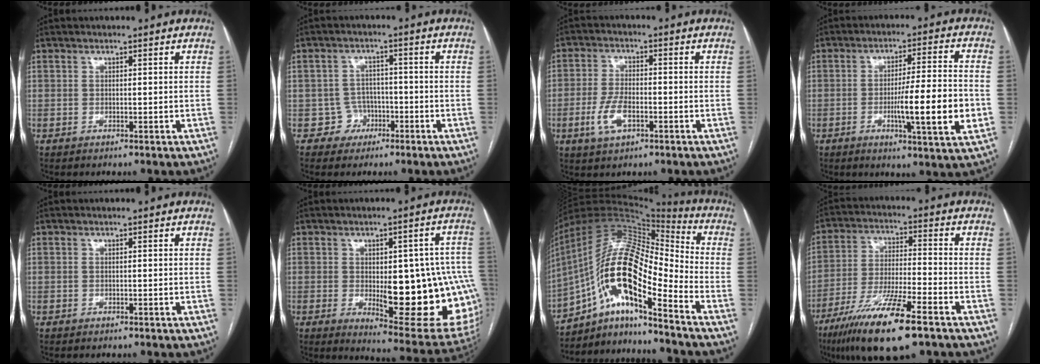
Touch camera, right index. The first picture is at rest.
{"total": 4.0, "force": [-1.8, 3.6, -0.3], "torque": [0.017, 0.018, -0.027]}
{"total": 6.1, "force": [-2.4, 2.7, 4.9], "torque": [-0.107, -0.001, -0.041]}
{"total": 12.4, "force": [-2.9, 0.2, 12.0], "torque": [-0.187, -0.009, -0.049]}
{"total": 0.0}
{"total": 20.9, "force": [-2.7, 6.8, 19.6], "torque": [-0.173, 0.015, -0.005]}
{"total": 18.6, "force": [-8.6, 4.8, 15.7], "torque": [-0.305, 0.032, -0.147]}
{"total": 15.5, "force": [-9.6, 1.7, 12.1], "torque": [-0.238, -0.038, -0.171]}